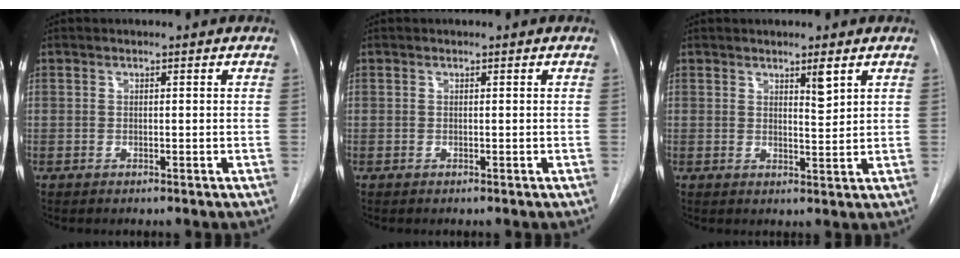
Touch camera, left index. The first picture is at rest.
{"total": 0.0}
{"total": 2.6, "force": [1.6, 0.2, 2.0], "torque": [-0.035, -0.010, 0.028]}